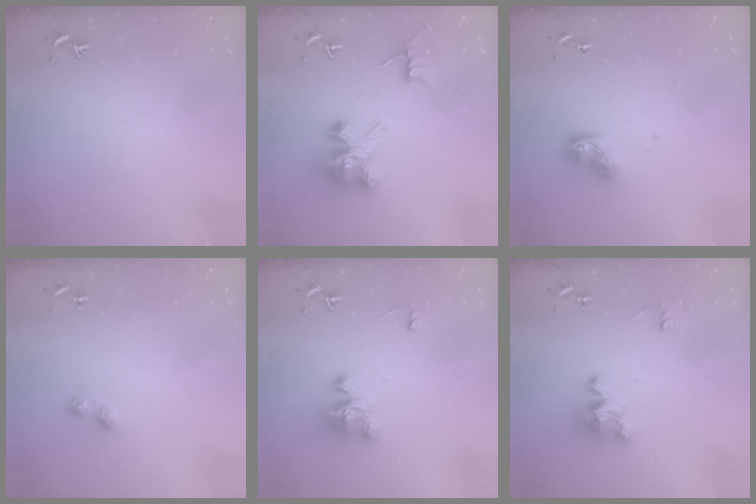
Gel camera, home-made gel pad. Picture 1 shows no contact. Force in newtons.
{"total": 8.5, "press": 8.4, "slide": 0.8}
{"total": 9.4, "press": 9.4, "slide": 1.1}
{"total": 3.1, "press": 3.1, "slide": 0.3}
{"total": 5.8, "press": 5.8, "slide": 0.4}
{"total": 6.4, "press": 6.4, "slide": 0.2}